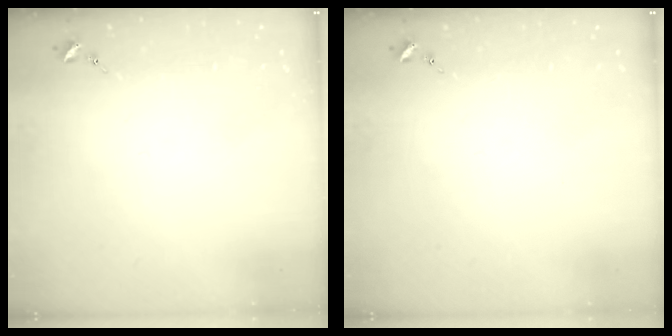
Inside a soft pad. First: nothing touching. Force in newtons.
{"total": 0.0}